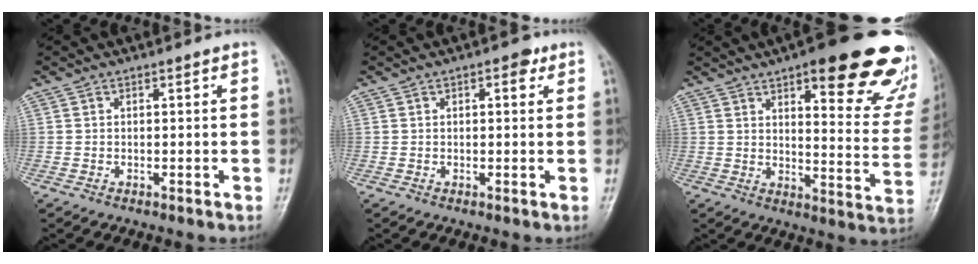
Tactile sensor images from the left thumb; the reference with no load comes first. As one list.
[{"total": 2.5, "force": [1.1, 1.2, 1.8], "torque": [-0.015, 0.001, 0.011]}, {"total": 25.5, "force": [15.5, 7.6, 18.7], "torque": [-0.192, -0.065, 0.194]}]